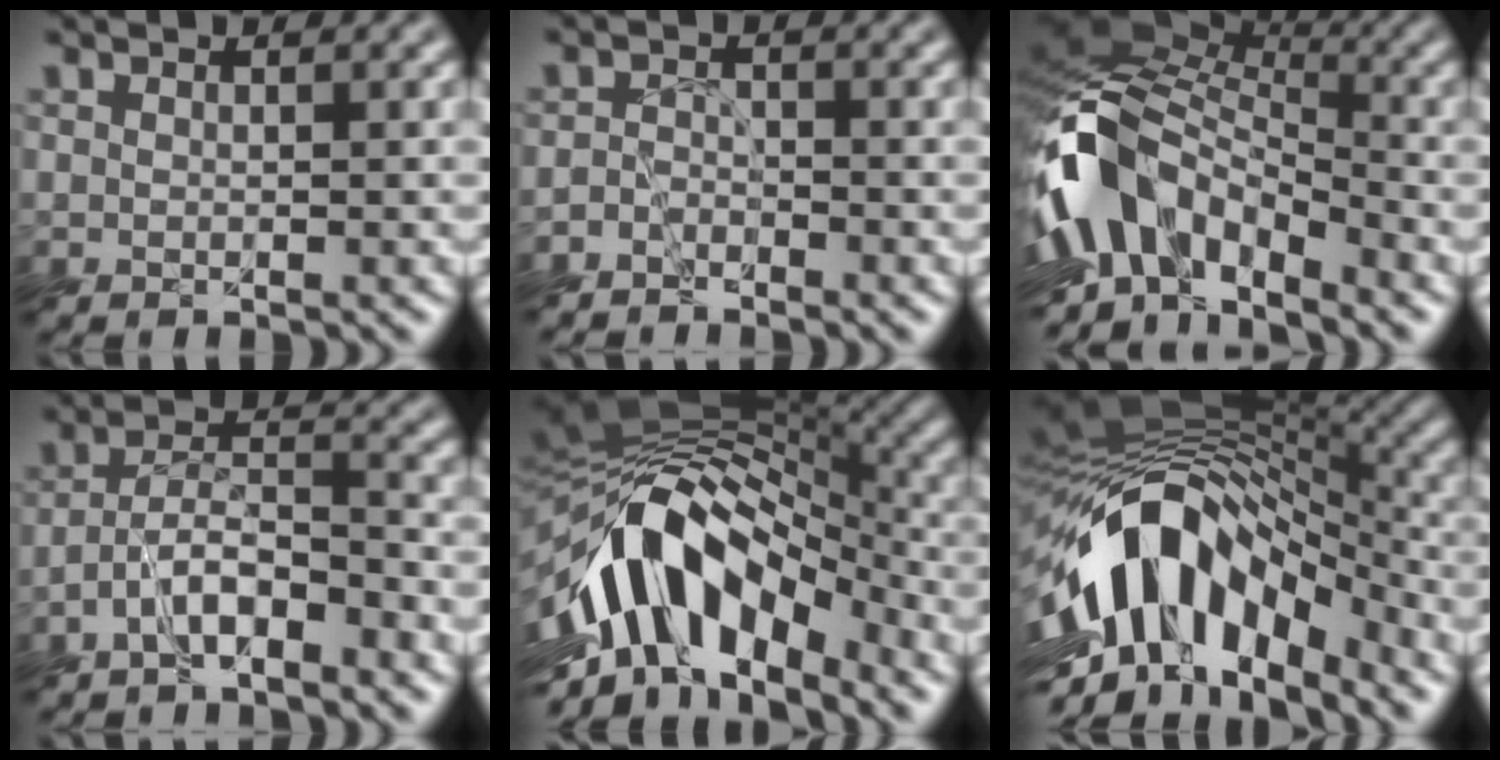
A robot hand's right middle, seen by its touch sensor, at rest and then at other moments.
{"total": 2.1, "force": [-2.0, 0.7, 0.2], "torque": [0.010, 0.000, -0.050]}
{"total": 10.4, "force": [-4.9, 5.7, 7.1], "torque": [-0.127, 0.003, -0.110]}
{"total": 4.9, "force": [-3.5, 1.3, 3.2], "torque": [-0.058, 0.009, -0.074]}
{"total": 12.4, "force": [-5.6, 6.6, 8.9], "torque": [-0.138, 0.015, -0.108]}
{"total": 12.8, "force": [-5.6, 6.9, 9.1], "torque": [-0.149, 0.014, -0.109]}